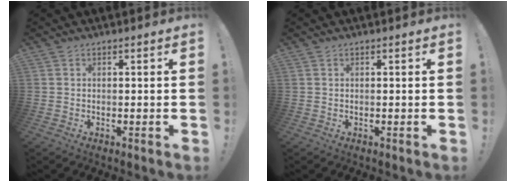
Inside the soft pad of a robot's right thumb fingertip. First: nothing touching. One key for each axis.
{"total": 0.0}